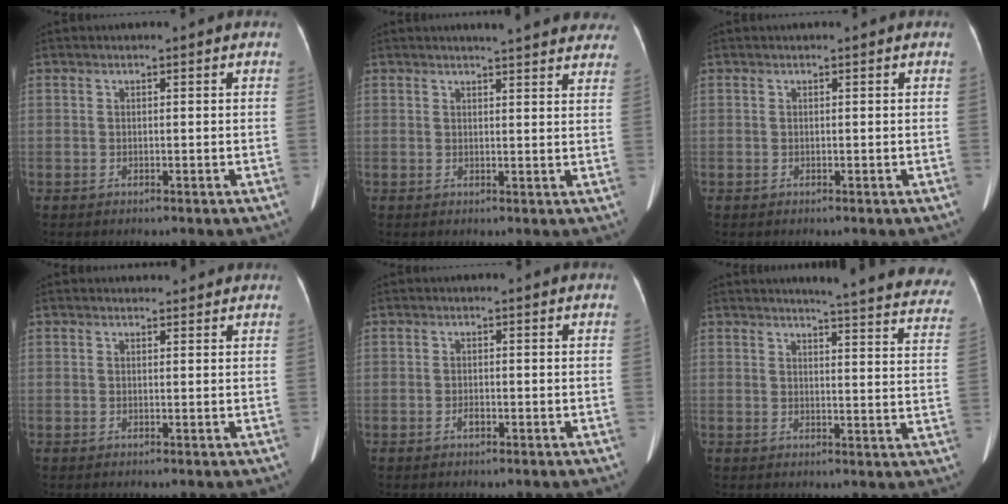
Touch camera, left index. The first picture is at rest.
{"total": 14.7, "force": [13.4, 2.2, 5.5], "torque": [-0.050, -0.009, 0.141]}
{"total": 0.0}
{"total": 2.1, "force": [2.0, 0.7, 0.1], "torque": [-0.006, 0.009, 0.022]}
{"total": 1.0, "force": [-0.6, 0.4, 0.7], "torque": [-0.015, 0.000, -0.008]}
{"total": 22.0, "force": [20.6, 1.4, 7.5], "torque": [-0.081, -0.098, 0.213]}